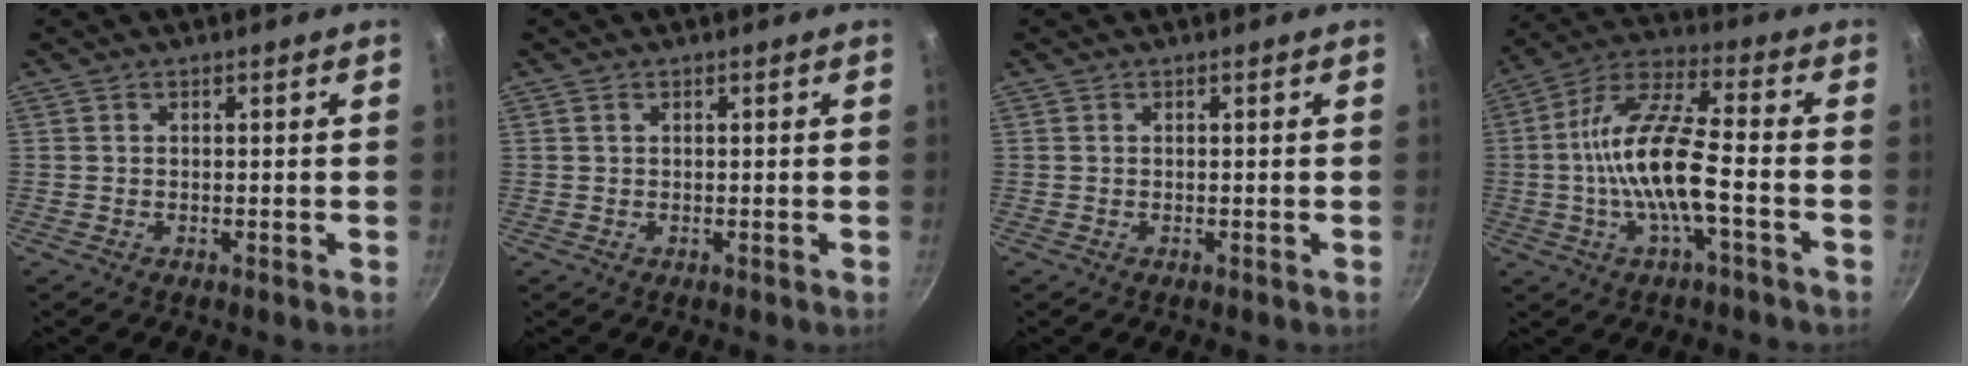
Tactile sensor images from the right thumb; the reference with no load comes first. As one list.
[{"total": 0.0}, {"total": 0.0}, {"total": 14.5, "force": [-2.8, 4.4, 13.5], "torque": [-0.262, 0.037, -0.066]}]